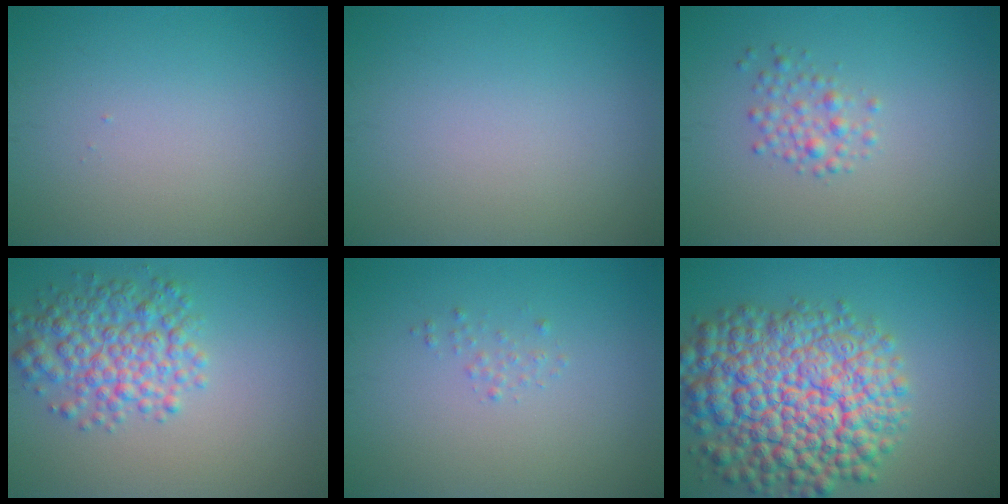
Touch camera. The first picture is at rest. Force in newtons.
{"total": 0.0}
{"total": 1.8, "press": 1.8, "slide": 0.0}
{"total": 5.0, "press": 5.0, "slide": 0.1}
{"total": 0.7, "press": 0.7, "slide": 0.1}
{"total": 12.8, "press": 12.8, "slide": 0.5}